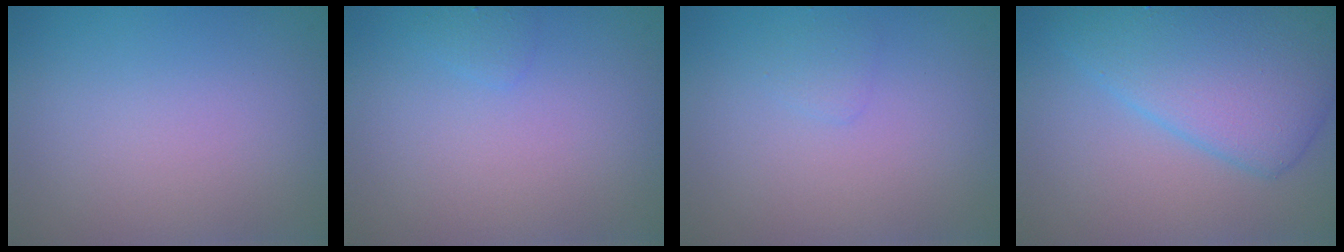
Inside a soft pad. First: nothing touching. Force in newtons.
{"total": 0.7, "press": 0.7, "slide": 0.0}
{"total": 0.8, "press": 0.8, "slide": 0.1}
{"total": 7.8, "press": 7.8, "slide": 0.0}